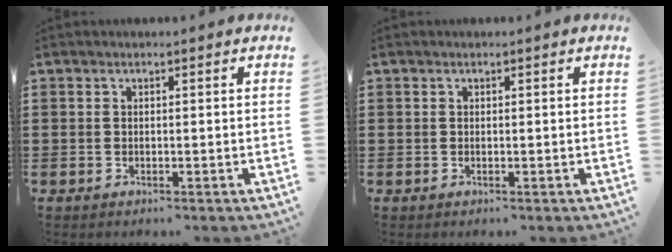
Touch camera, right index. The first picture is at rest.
{"total": 0.0}